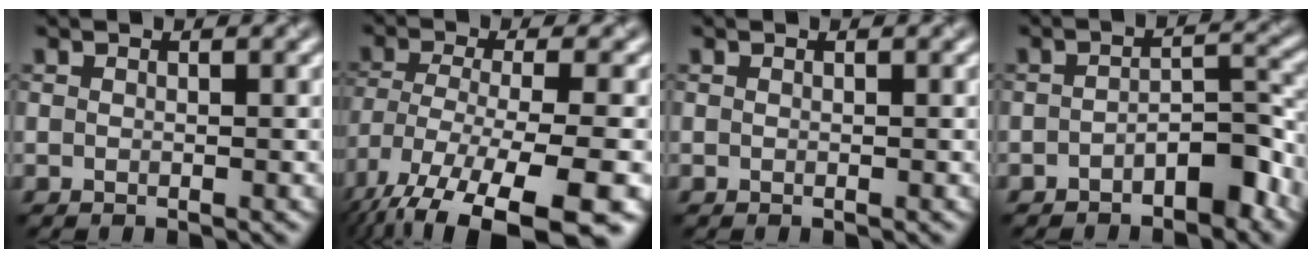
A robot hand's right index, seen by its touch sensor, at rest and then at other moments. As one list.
[{"total": 15.9, "force": [-10.9, 5.5, 10.1], "torque": [-0.189, -0.052, -0.134]}, {"total": 0.0}, {"total": 3.7, "force": [-2.5, 1.4, 2.3], "torque": [-0.030, 0.012, -0.041]}]